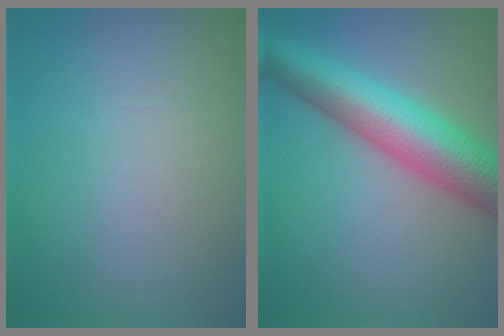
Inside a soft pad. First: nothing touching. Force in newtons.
{"total": 9.5, "press": 9.5, "slide": 0.2}